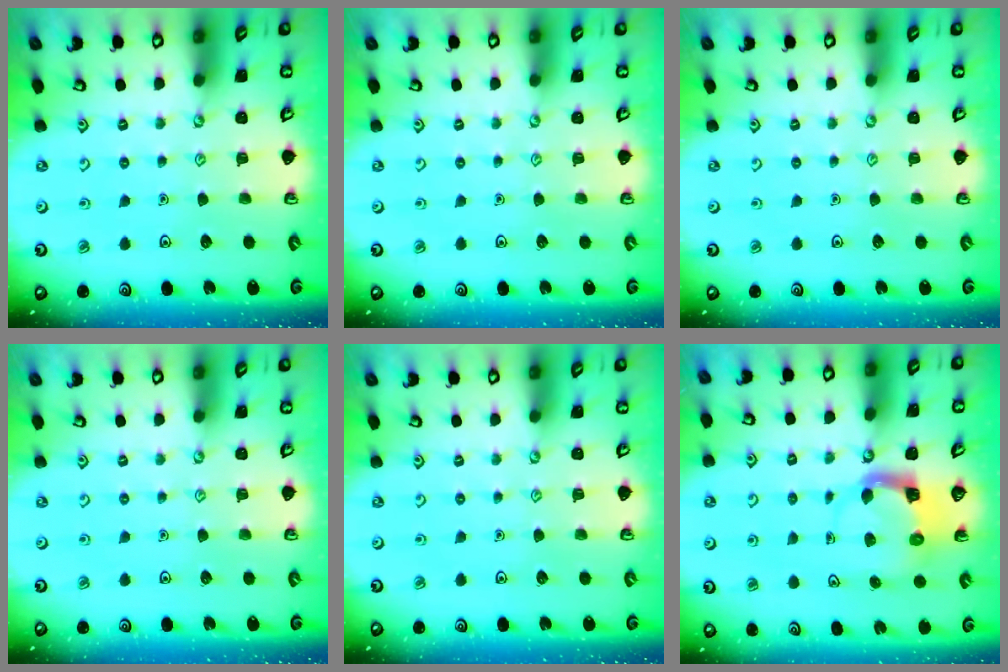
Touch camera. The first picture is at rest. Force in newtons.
{"total": 0.0}
{"total": 0.0}
{"total": 0.0}
{"total": 0.0}
{"total": 3.7, "press": 3.6, "slide": 0.6}